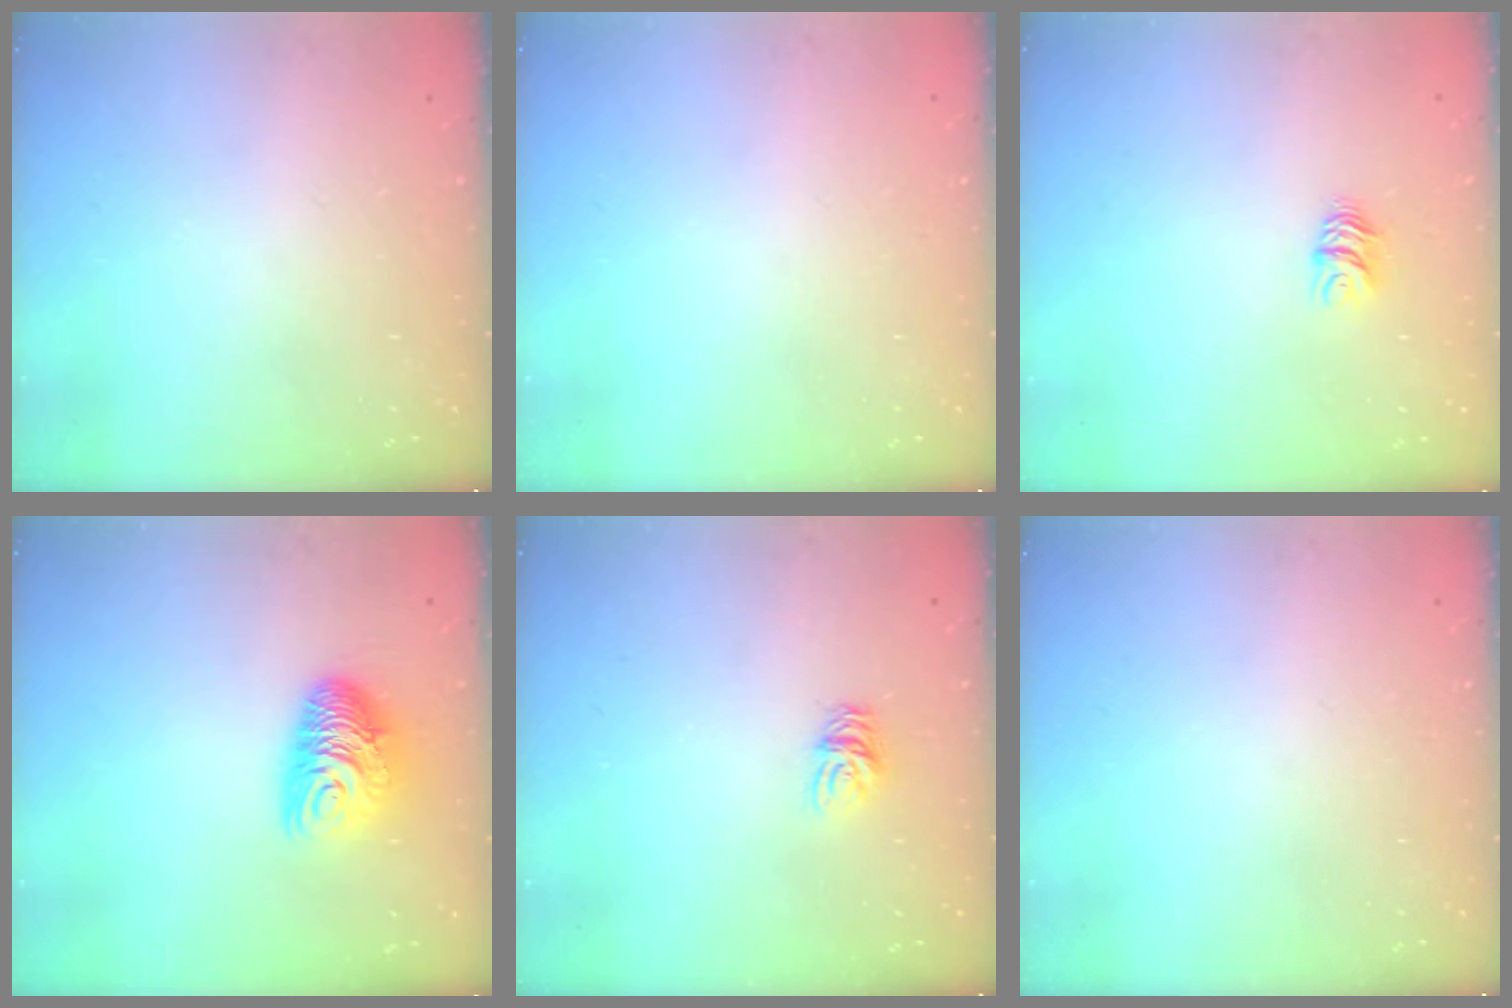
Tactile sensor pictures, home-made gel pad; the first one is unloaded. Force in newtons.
{"total": 0.0}
{"total": 5.5, "press": 5.5, "slide": 0.2}
{"total": 10.1, "press": 10.1, "slide": 0.6}
{"total": 4.5, "press": 4.4, "slide": 0.3}
{"total": 0.0}